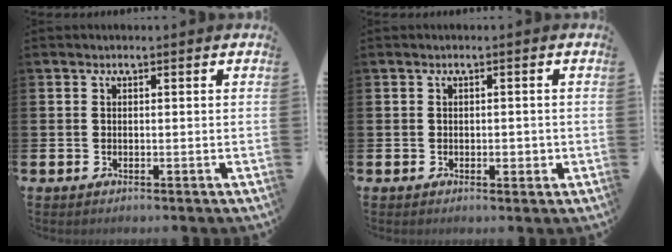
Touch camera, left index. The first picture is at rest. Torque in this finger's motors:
{"motor_torque": [-0.09, -0.07, 0.00, 0.00]}